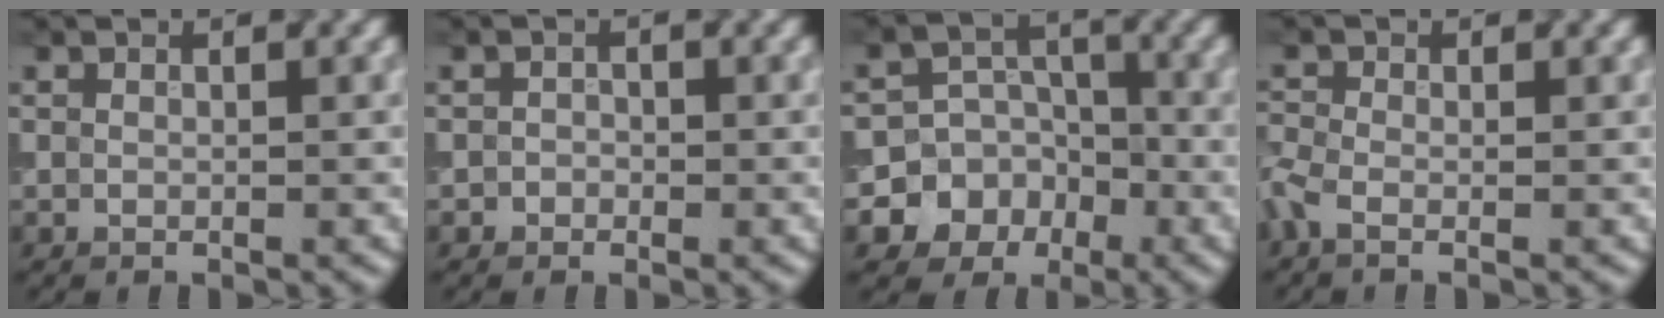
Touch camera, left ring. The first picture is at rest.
{"total": 0.9, "force": [-0.3, 0.9, 0.2], "torque": [0.008, -0.002, -0.010]}
{"total": 9.6, "force": [-4.3, 8.4, 1.4], "torque": [-0.015, -0.011, -0.086]}
{"total": 1.6, "force": [-0.8, 0.7, 1.2], "torque": [-0.033, -0.004, -0.027]}